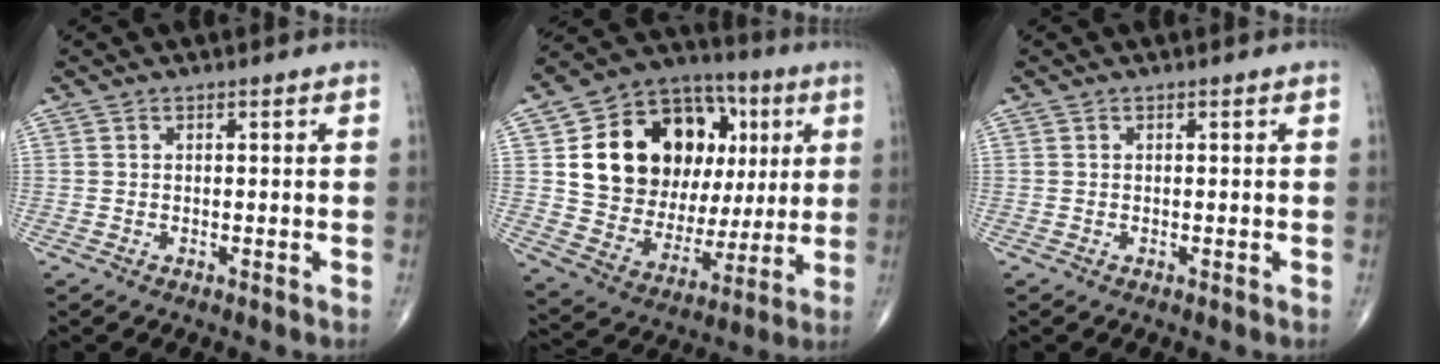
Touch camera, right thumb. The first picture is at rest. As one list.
[{"total": 25.8, "force": [5.6, 17.5, 18.0], "torque": [-0.249, 0.010, 0.102]}, {"total": 0.0}]